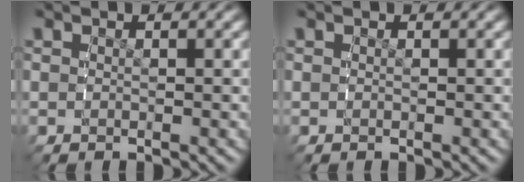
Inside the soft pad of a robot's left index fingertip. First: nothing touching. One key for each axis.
{"total": 0.0}